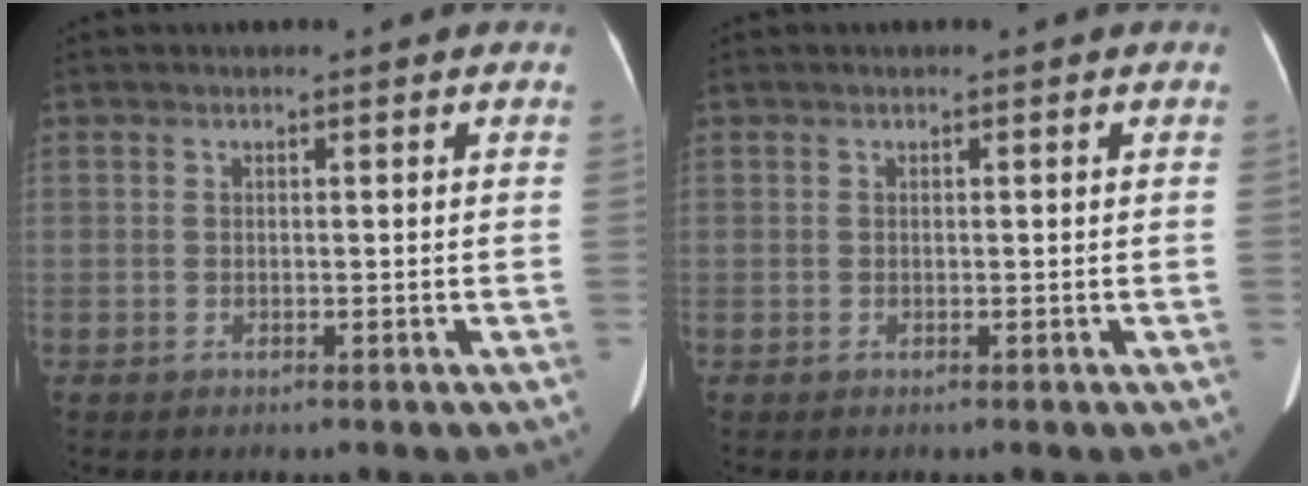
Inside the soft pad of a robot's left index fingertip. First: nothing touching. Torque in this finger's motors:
{"motor_torque": [0.02, 0.02, 0.00, 0.00]}